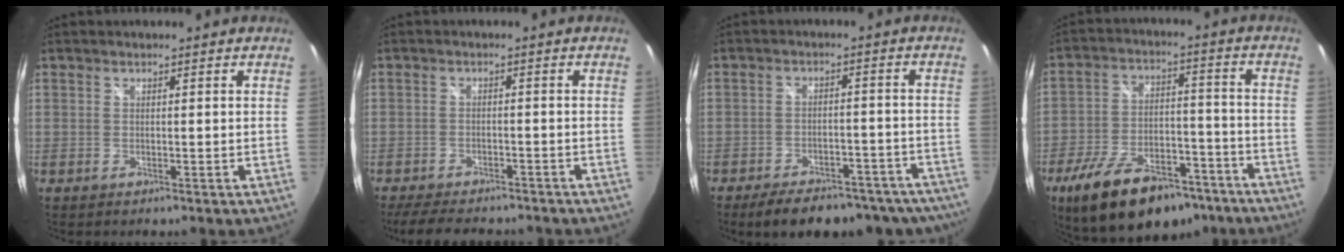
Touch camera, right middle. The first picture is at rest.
{"total": 10.0, "force": [-8.5, 3.2, 4.2], "torque": [-0.098, -0.012, -0.128]}
{"total": 20.0, "force": [-16.8, 7.5, 7.9], "torque": [-0.140, 0.016, -0.198]}
{"total": 20.5, "force": [-14.5, 9.3, 11.3], "torque": [-0.214, -0.010, -0.219]}